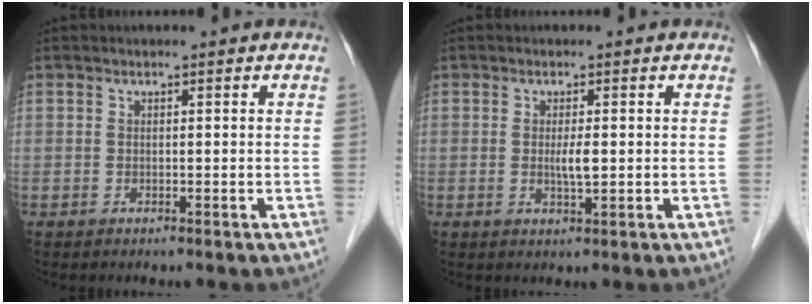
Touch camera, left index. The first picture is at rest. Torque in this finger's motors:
{"motor_torque": [0.44, 0.19, 0.08, 0.07]}